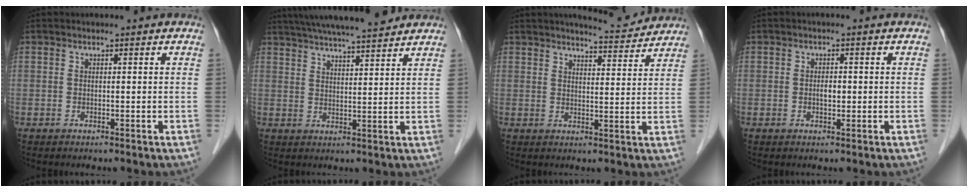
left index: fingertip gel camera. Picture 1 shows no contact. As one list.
[{"total": 14.9, "force": [13.3, 1.3, 6.7], "torque": [-0.116, 0.027, 0.199]}, {"total": 6.5, "force": [6.4, 0.7, 1.1], "torque": [-0.022, -0.004, 0.079]}, {"total": 2.0, "force": [-0.3, 1.1, 1.6], "torque": [-0.026, 0.003, -0.004]}]